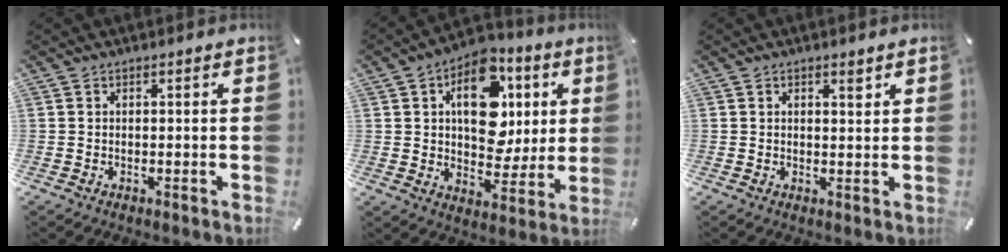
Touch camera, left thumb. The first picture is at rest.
{"total": 17.0, "force": [4.7, 11.7, 11.3], "torque": [-0.144, -0.017, 0.084]}
{"total": 1.9, "force": [1.1, 0.8, 1.3], "torque": [-0.020, -0.003, 0.018]}